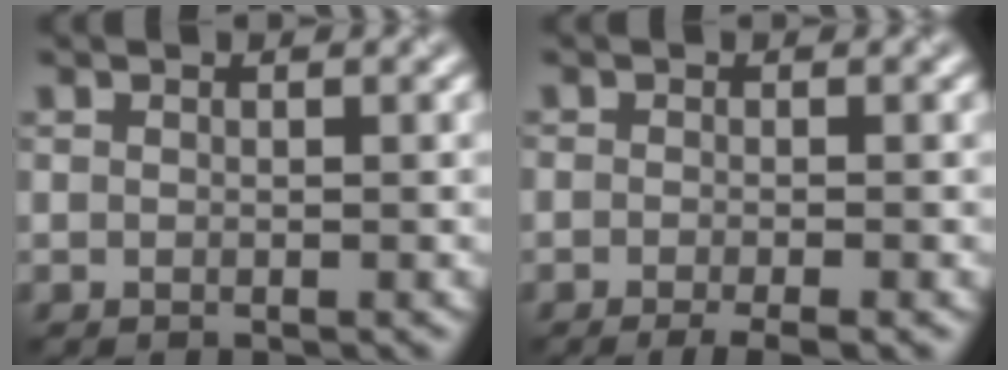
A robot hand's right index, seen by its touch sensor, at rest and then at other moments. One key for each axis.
{"total": 2.7, "fx": -1.8, "fy": 0.5, "fz": 2.0, "tx": -0.032, "ty": -0.004, "tz": -0.030}